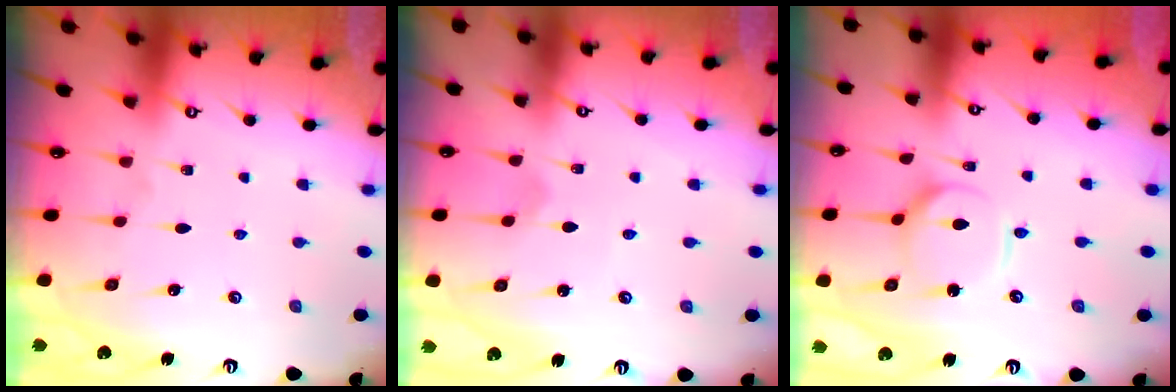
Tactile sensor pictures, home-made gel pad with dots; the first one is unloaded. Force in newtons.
{"total": 0.8, "press": 0.8, "slide": 0.0}
{"total": 7.4, "press": 7.3, "slide": 0.7}